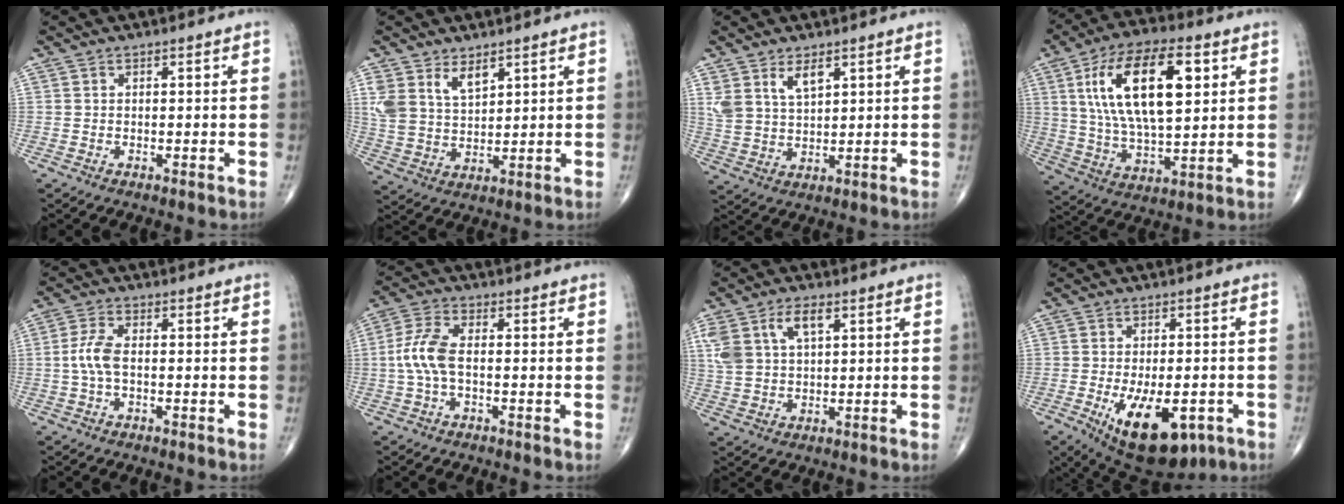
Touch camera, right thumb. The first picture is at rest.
{"total": 7.3, "force": [4.3, 3.8, 4.5], "torque": [-0.075, -0.022, 0.095]}
{"total": 6.0, "force": [3.5, 2.7, 4.1], "torque": [-0.074, -0.019, 0.075]}
{"total": 20.5, "force": [6.1, 8.8, 17.5], "torque": [-0.305, -0.006, 0.109]}
{"total": 4.7, "force": [-0.4, 2.1, 4.2], "torque": [-0.103, 0.009, -0.013]}
{"total": 6.9, "force": [-0.6, 3.0, 6.1], "torque": [-0.152, 0.017, -0.016]}
{"total": 8.6, "force": [3.6, 4.3, 6.4], "torque": [-0.135, 0.004, 0.075]}
{"total": 15.3, "force": [-6.0, 7.4, 11.9], "torque": [-0.181, 0.000, -0.071]}